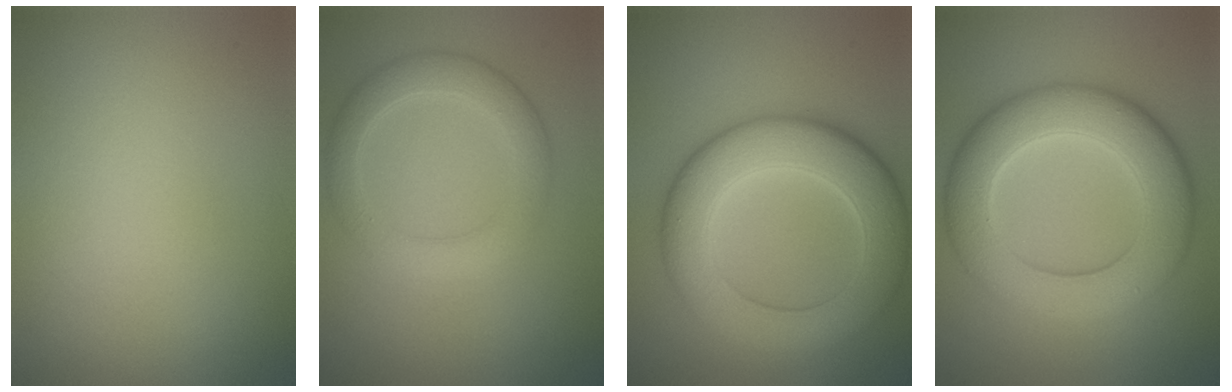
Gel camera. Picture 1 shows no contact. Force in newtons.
{"total": 3.7, "press": 3.7, "slide": 0.1}
{"total": 9.3, "press": 9.3, "slide": 0.1}
{"total": 9.3, "press": 9.3, "slide": 0.5}